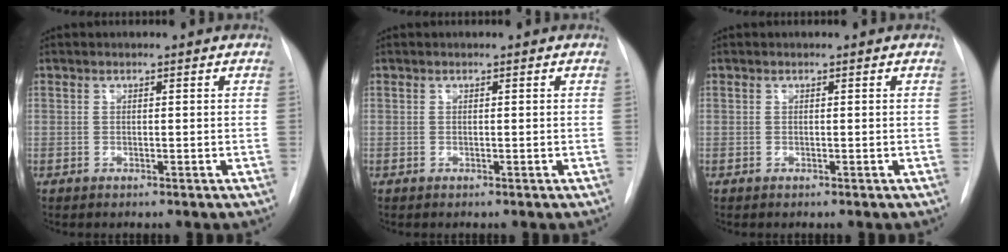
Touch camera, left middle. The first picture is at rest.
{"total": 0.0}
{"total": 0.0}